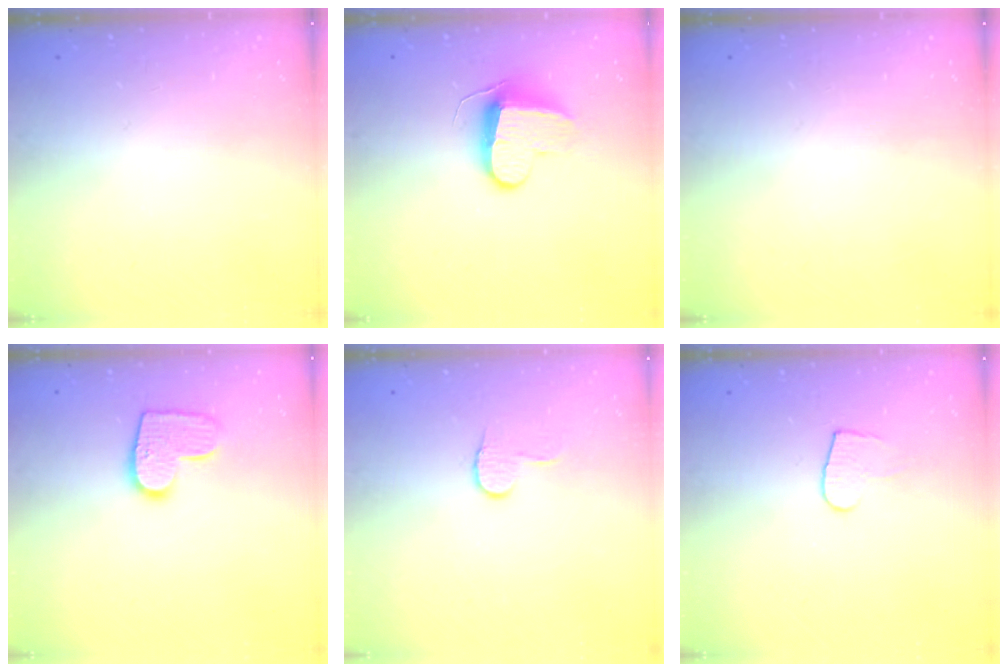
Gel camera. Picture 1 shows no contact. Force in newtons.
{"total": 9.6, "press": 9.6, "slide": 0.3}
{"total": 0.0}
{"total": 10.3, "press": 10.3, "slide": 0.4}
{"total": 6.3, "press": 6.3, "slide": 0.4}
{"total": 6.0, "press": 6.0, "slide": 0.5}